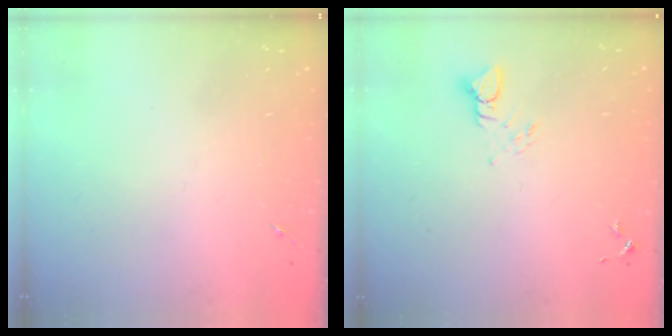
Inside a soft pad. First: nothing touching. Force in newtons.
{"total": 3.9, "press": 3.9, "slide": 0.4}